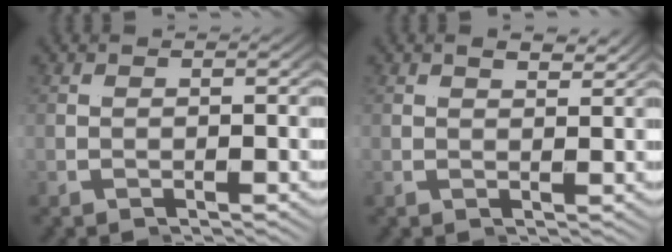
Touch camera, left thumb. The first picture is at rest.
{"total": 1.6, "force": [1.0, -1.2, -0.5], "torque": [0.007, 0.008, 0.014]}